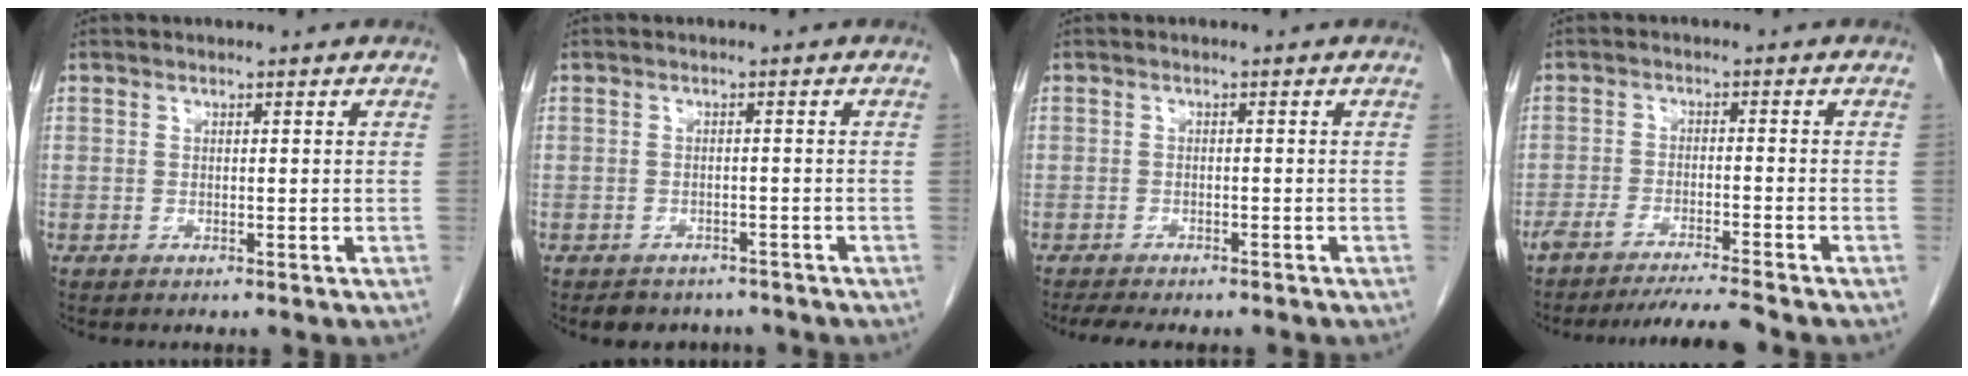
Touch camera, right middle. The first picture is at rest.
{"total": 4.7, "force": [-4.1, 2.3, 0.7], "torque": [-0.006, 0.006, -0.049]}
{"total": 6.3, "force": [-5.4, 1.8, 2.7], "torque": [-0.037, -0.005, -0.074]}
{"total": 7.2, "force": [-6.6, -1.5, 2.4], "torque": [-0.024, -0.014, -0.107]}